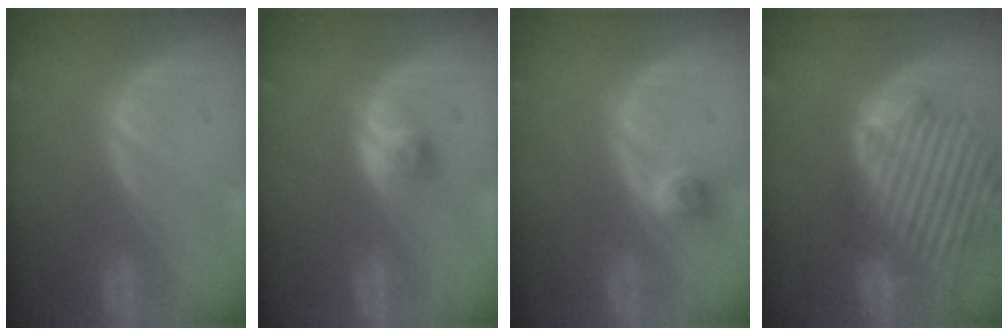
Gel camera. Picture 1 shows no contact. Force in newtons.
{"total": 2.2, "press": 2.2, "slide": 0.3}
{"total": 2.4, "press": 2.0, "slide": 1.3}
{"total": 14.2, "press": 12.2, "slide": 7.4}